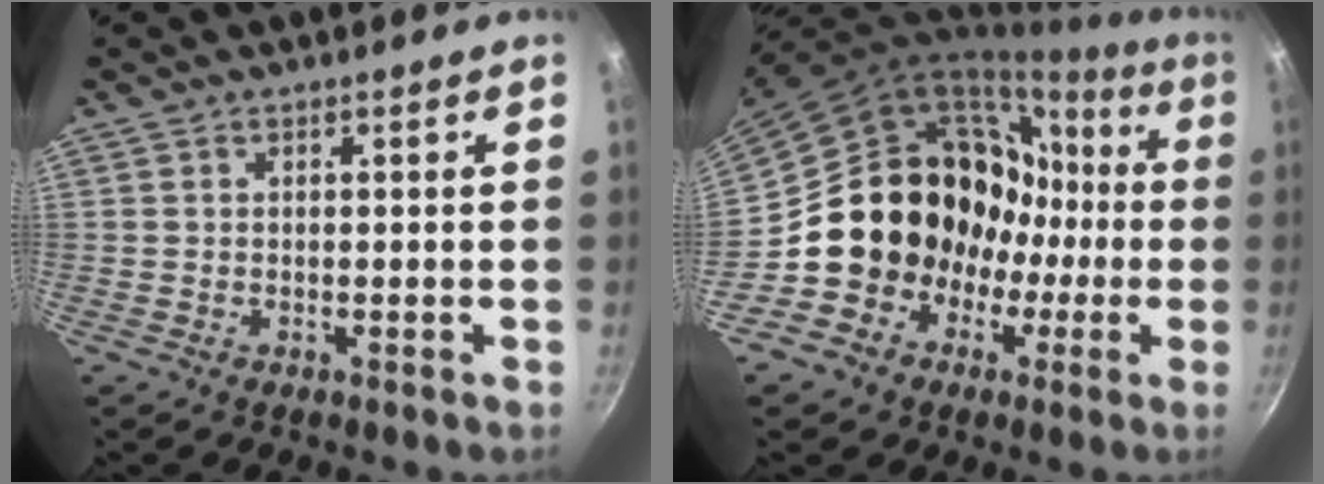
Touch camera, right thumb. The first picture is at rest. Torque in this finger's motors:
{"motor_torque": [-0.08, 1.66, 0.52, -0.54, 0.27]}